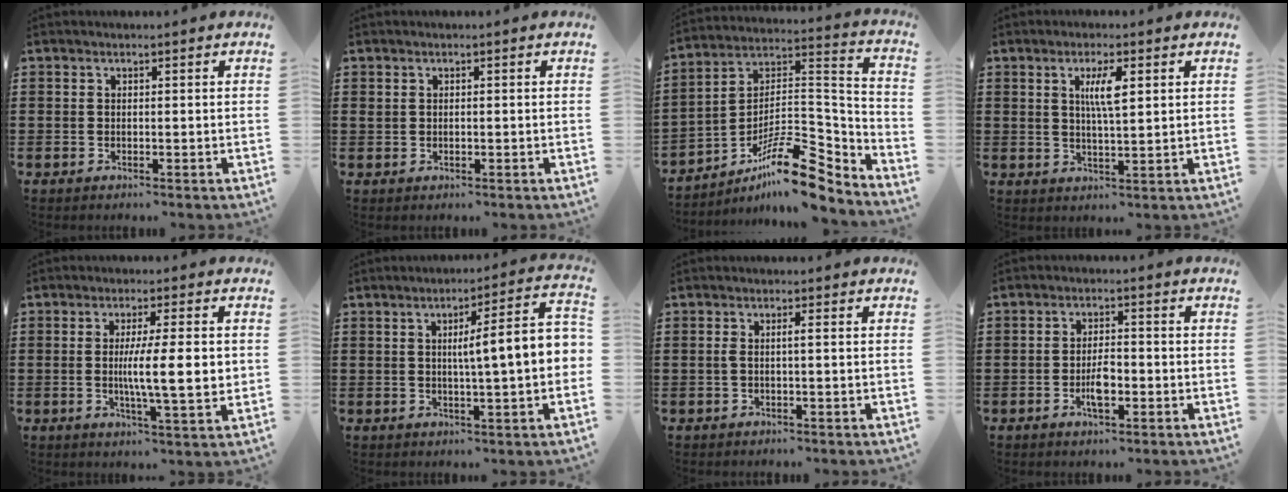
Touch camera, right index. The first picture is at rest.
{"total": 0.6, "force": [0.1, 0.2, 0.6], "torque": [-0.012, 0.001, 0.001]}
{"total": 13.9, "force": [-9.7, 4.1, 9.1], "torque": [-0.140, 0.034, -0.178]}
{"total": 4.5, "force": [1.4, 1.0, 4.1], "torque": [-0.086, 0.007, 0.021]}
{"total": 9.3, "force": [0.1, 1.5, 9.1], "torque": [-0.144, -0.007, -0.003]}
{"total": 7.7, "force": [0.4, 0.5, 7.7], "torque": [-0.125, -0.012, -0.003]}
{"total": 1.5, "force": [-0.2, 0.1, 1.5], "torque": [-0.038, -0.003, -0.008]}
{"total": 3.9, "force": [-1.3, 1.4, 3.4], "torque": [-0.066, 0.003, -0.026]}